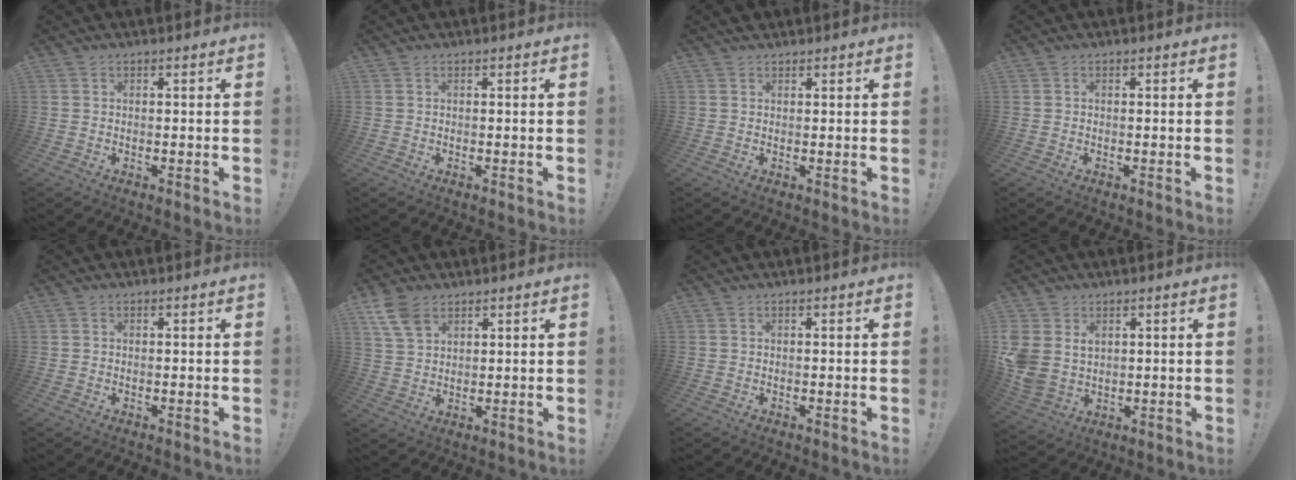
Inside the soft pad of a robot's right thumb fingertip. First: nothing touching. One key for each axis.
{"total": 0.0}
{"total": 1.1, "fx": 0.9, "fy": 0.5, "fz": 0.3, "tx": -0.005, "ty": -0.003, "tz": 0.018}
{"total": 0.0}
{"total": 0.0}
{"total": 7.8, "fx": 4.5, "fy": 4.7, "fz": 4.3, "tx": -0.084, "ty": -0.014, "tz": 0.089}
{"total": 0.0}
{"total": 7.1, "fx": 2.6, "fy": 5.7, "fz": 3.5, "tx": -0.076, "ty": -0.020, "tz": 0.051}